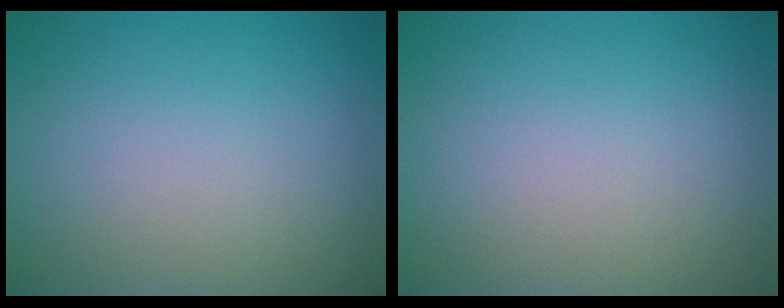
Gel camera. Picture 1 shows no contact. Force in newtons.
{"total": 0.0}